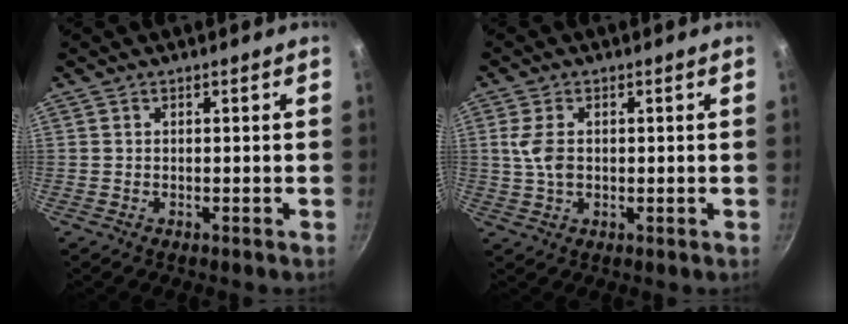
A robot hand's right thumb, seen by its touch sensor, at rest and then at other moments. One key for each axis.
{"total": 4.9, "fx": 0.5, "fy": 3.0, "fz": 3.9, "tx": -0.080, "ty": 0.004, "tz": 0.011}